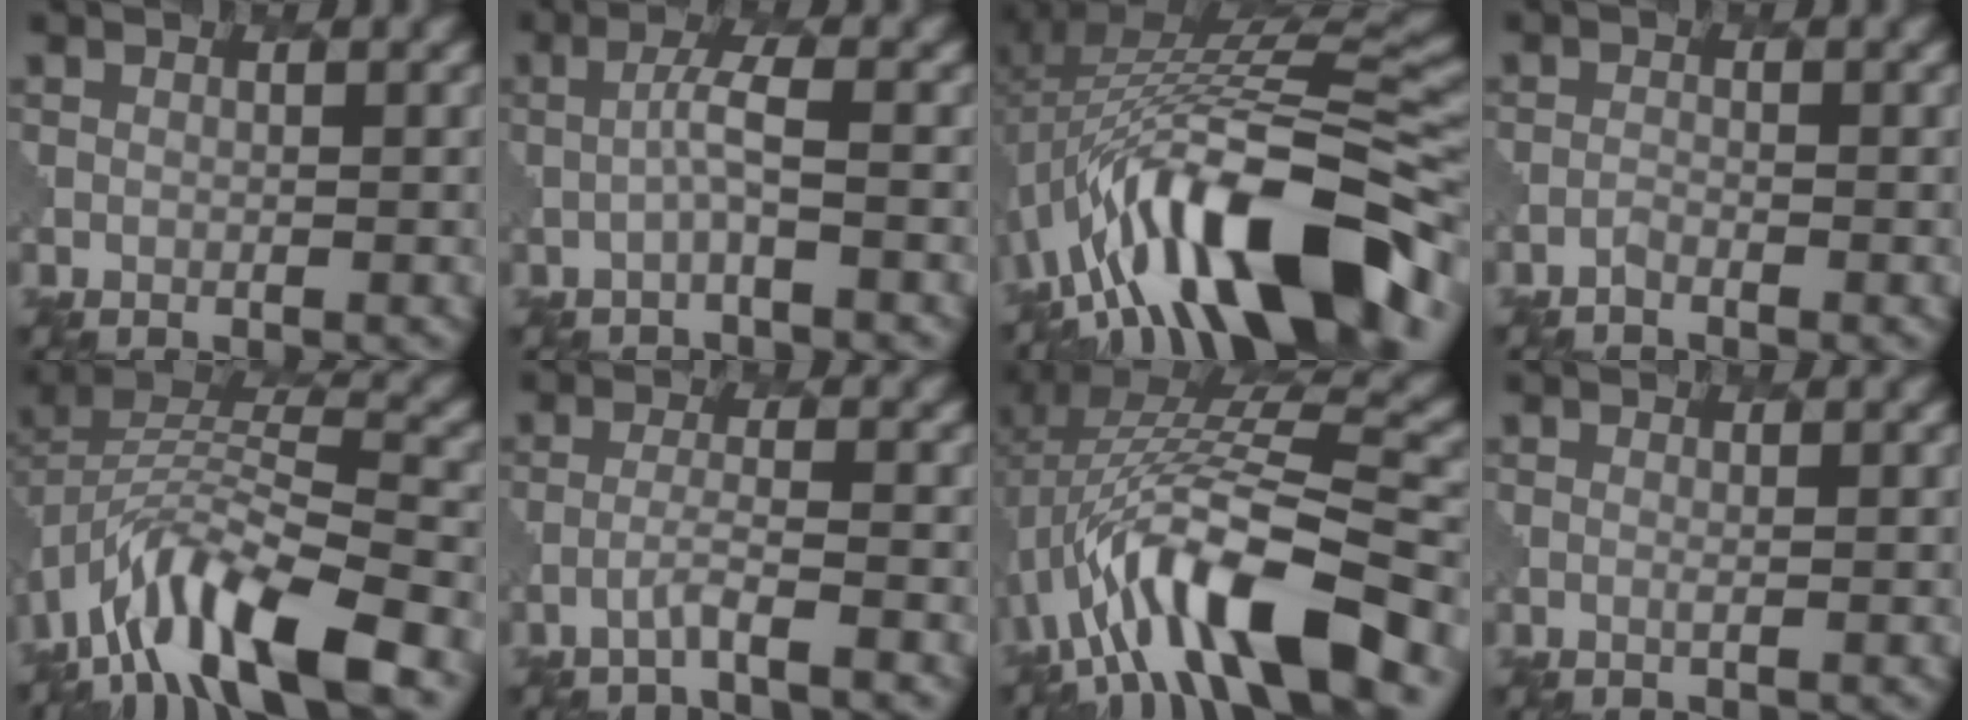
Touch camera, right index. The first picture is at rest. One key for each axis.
{"total": 2.2, "fx": -0.3, "fy": 0.2, "fz": 2.2, "tx": -0.043, "ty": 0.006, "tz": -0.009}
{"total": 14.5, "fx": -7.3, "fy": 4.9, "fz": 11.6, "tx": -0.183, "ty": 0.027, "tz": -0.111}
{"total": 0.7, "fx": -0.7, "fy": 0.1, "fz": -0.1, "tx": 0.003, "ty": -0.002, "tz": -0.017}
{"total": 11.1, "fx": -6.9, "fy": 3.7, "fz": 7.8, "tx": -0.135, "ty": 0.005, "tz": -0.134}
{"total": 2.1, "fx": -1.3, "fy": 0.0, "fz": 1.7, "tx": -0.028, "ty": 0.006, "tz": -0.034}
{"total": 11.8, "fx": -4.5, "fy": 4.2, "fz": 10.1, "tx": -0.173, "ty": 0.007, "tz": -0.075}
{"total": 0.6, "fx": 0.2, "fy": 0.3, "fz": 0.5, "tx": -0.006, "ty": -0.002, "tz": 0.001}